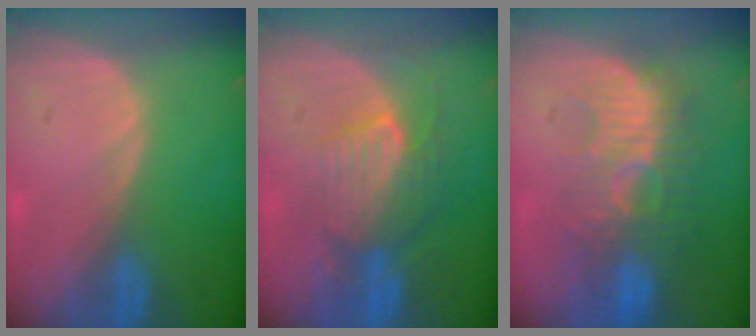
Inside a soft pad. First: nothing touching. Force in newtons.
{"total": 7.7, "press": 7.7, "slide": 0.5}
{"total": 9.9, "press": 9.1, "slide": 3.7}